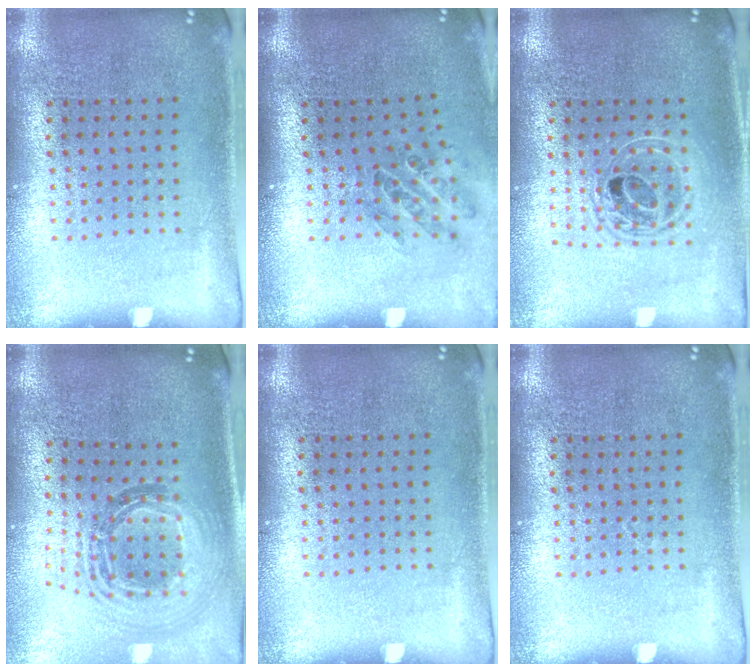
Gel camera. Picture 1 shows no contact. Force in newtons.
{"total": 1.0, "press": 1.0, "slide": 0.3}
{"total": 1.7, "press": 1.4, "slide": 0.9}
{"total": 1.3, "press": 1.2, "slide": 0.6}
{"total": 0.0}
{"total": 0.0}